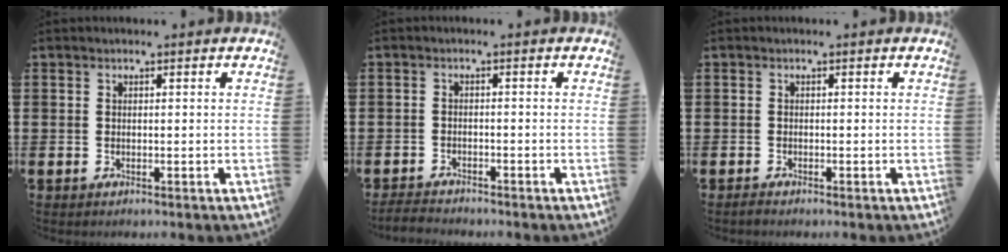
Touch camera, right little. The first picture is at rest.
{"total": 1.8, "force": [-1.8, 0.1, 0.1], "torque": [-0.005, 0.003, -0.038]}
{"total": 0.5, "force": [-0.5, 0.1, 0.2], "torque": [-0.005, -0.001, -0.010]}